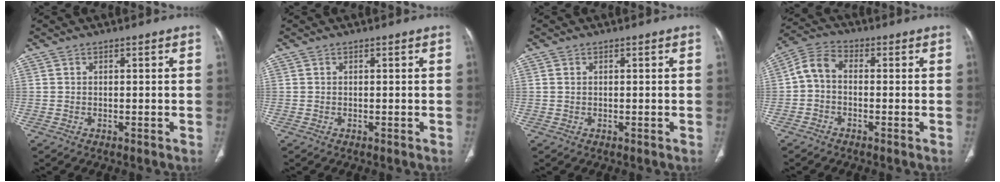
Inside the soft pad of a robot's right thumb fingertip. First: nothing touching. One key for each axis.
{"total": 0.0}
{"total": 0.7, "fx": 0.3, "fy": 0.5, "fz": 0.4, "tx": -0.008, "ty": 0.001, "tz": 0.006}
{"total": 5.4, "fx": -0.6, "fy": 3.6, "fz": 4.0, "tx": -0.073, "ty": 0.022, "tz": -0.026}